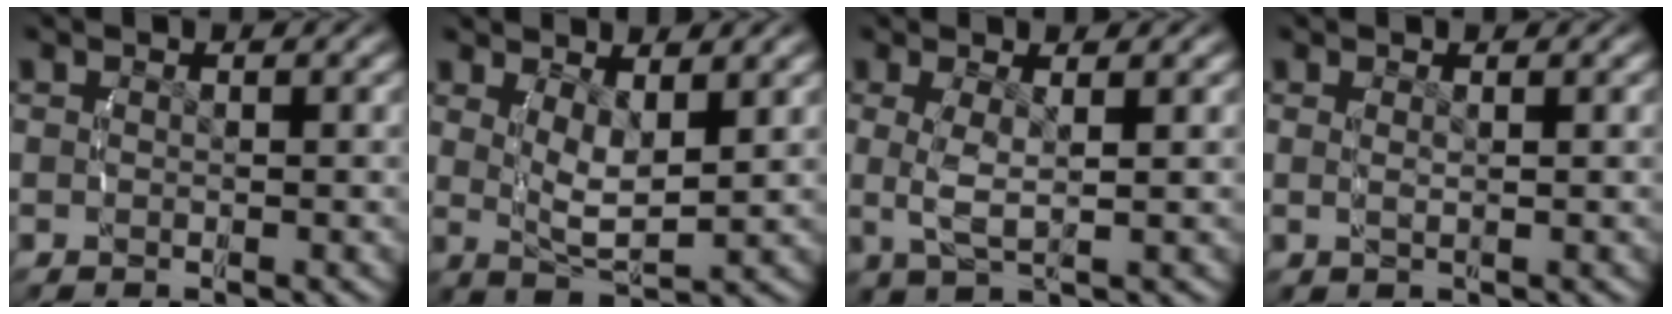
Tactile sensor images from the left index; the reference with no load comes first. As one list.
[{"total": 4.3, "force": [1.3, 1.4, 3.8], "torque": [-0.064, -0.016, 0.027]}, {"total": 3.8, "force": [0.5, 1.3, 3.5], "torque": [-0.088, -0.010, 0.016]}, {"total": 1.1, "force": [0.3, -0.4, 1.0], "torque": [-0.021, -0.007, 0.012]}]